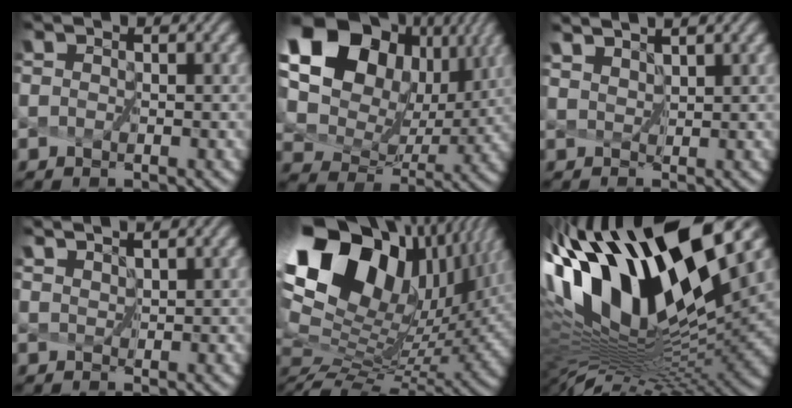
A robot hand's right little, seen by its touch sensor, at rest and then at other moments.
{"total": 15.6, "force": [6.6, 11.4, 8.4], "torque": [-0.182, 0.029, 0.131]}
{"total": 2.1, "force": [2.1, -0.3, 0.2], "torque": [-0.017, 0.005, 0.043]}
{"total": 1.3, "force": [1.3, -0.1, 0.3], "torque": [-0.014, 0.006, 0.031]}
{"total": 17.1, "force": [8.0, 9.5, 11.7], "torque": [-0.235, 0.032, 0.148]}
{"total": 16.3, "force": [4.8, 5.9, 14.4], "torque": [-0.249, 0.008, 0.086]}